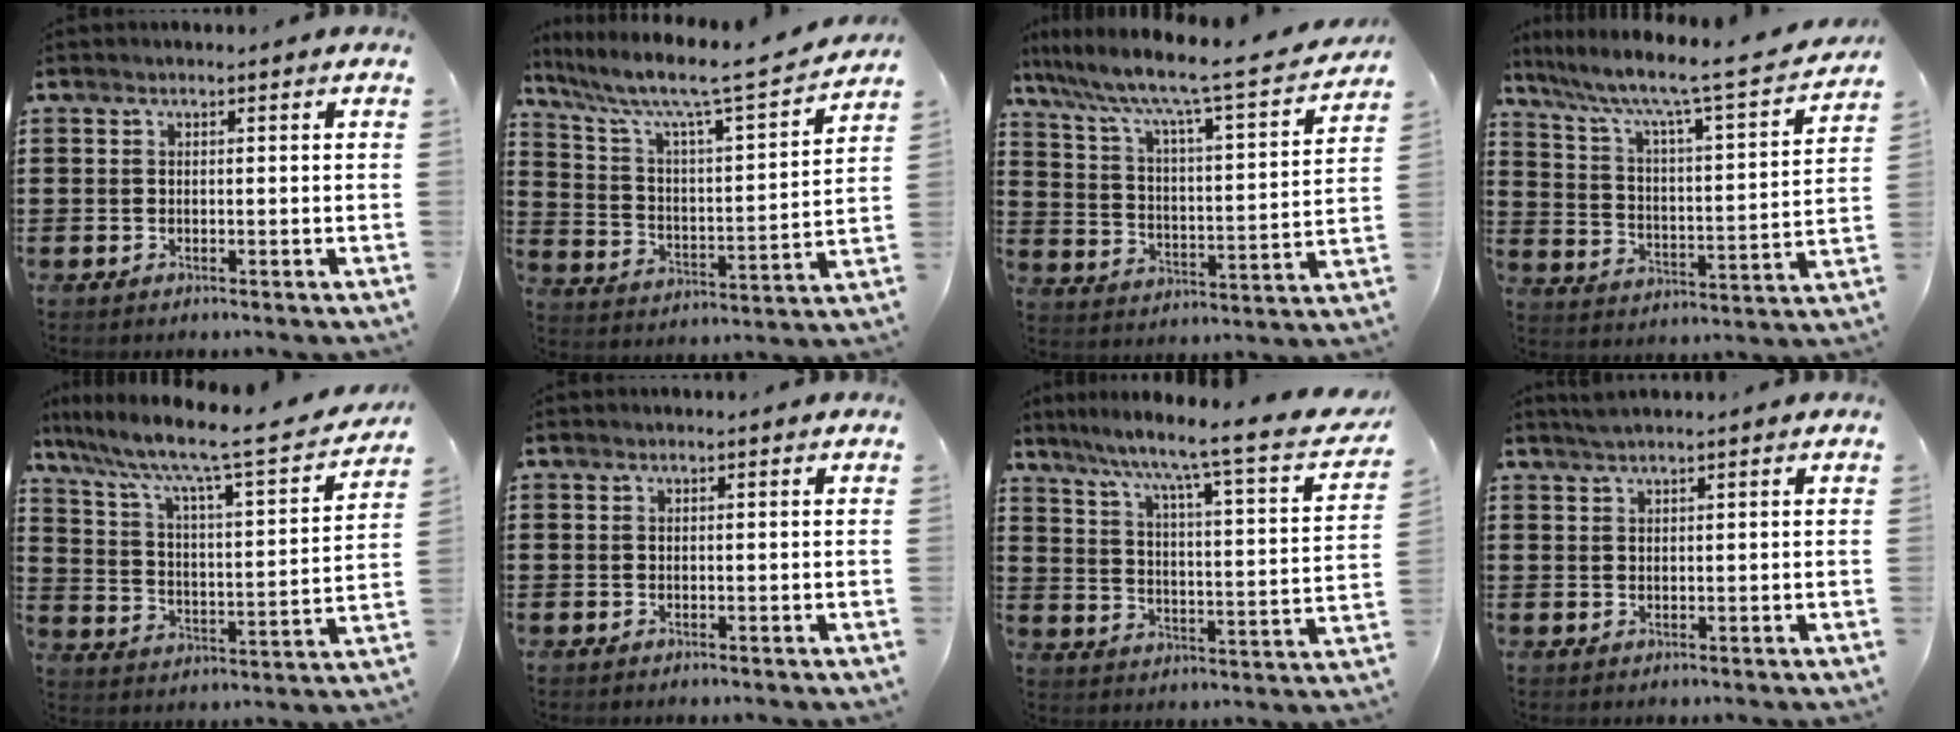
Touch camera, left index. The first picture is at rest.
{"total": 7.1, "force": [5.8, 0.4, 4.0], "torque": [-0.108, -0.051, 0.088]}
{"total": 6.6, "force": [5.3, 0.0, 4.0], "torque": [-0.103, -0.049, 0.075]}
{"total": 5.9, "force": [4.6, 0.1, 3.7], "torque": [-0.095, -0.045, 0.063]}
{"total": 7.7, "force": [6.1, 0.5, 4.8], "torque": [-0.120, -0.050, 0.091]}
{"total": 0.0}
{"total": 5.7, "force": [4.5, -0.9, 3.3], "torque": [-0.085, -0.055, 0.060]}
{"total": 1.5, "force": [1.2, 0.0, 0.8], "torque": [-0.018, 0.000, 0.023]}